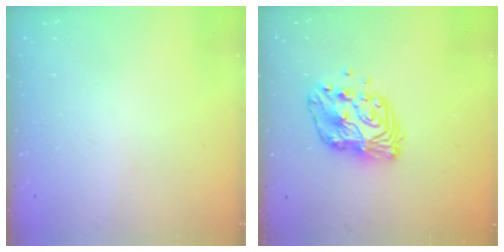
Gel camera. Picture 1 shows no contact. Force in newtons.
{"total": 11.9, "press": 11.9, "slide": 0.8}